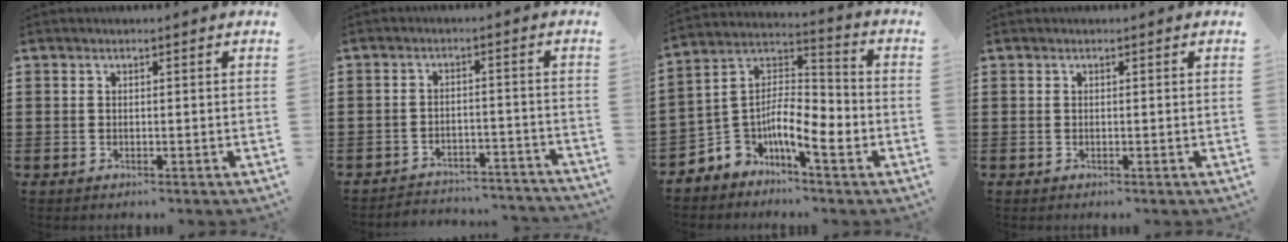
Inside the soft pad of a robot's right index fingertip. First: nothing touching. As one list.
[{"total": 3.8, "force": [-3.7, 0.3, 0.1], "torque": [-0.007, 0.001, -0.079]}, {"total": 7.4, "force": [-3.3, 3.9, 5.3], "torque": [-0.120, -0.021, -0.066]}, {"total": 0.0}]